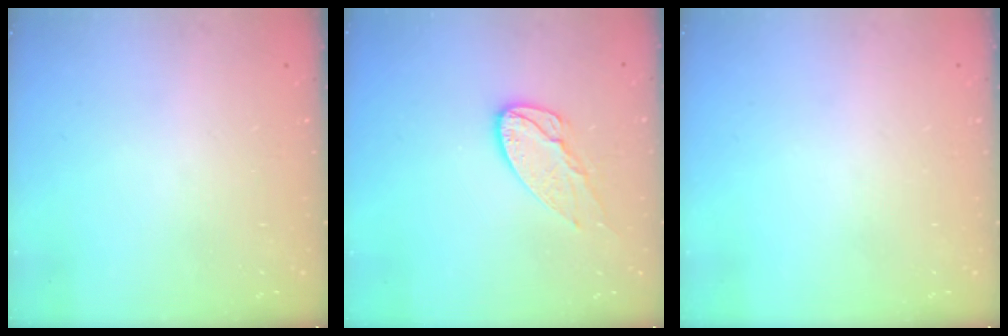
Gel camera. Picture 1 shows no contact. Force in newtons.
{"total": 9.8, "press": 9.8, "slide": 0.6}
{"total": 0.0}